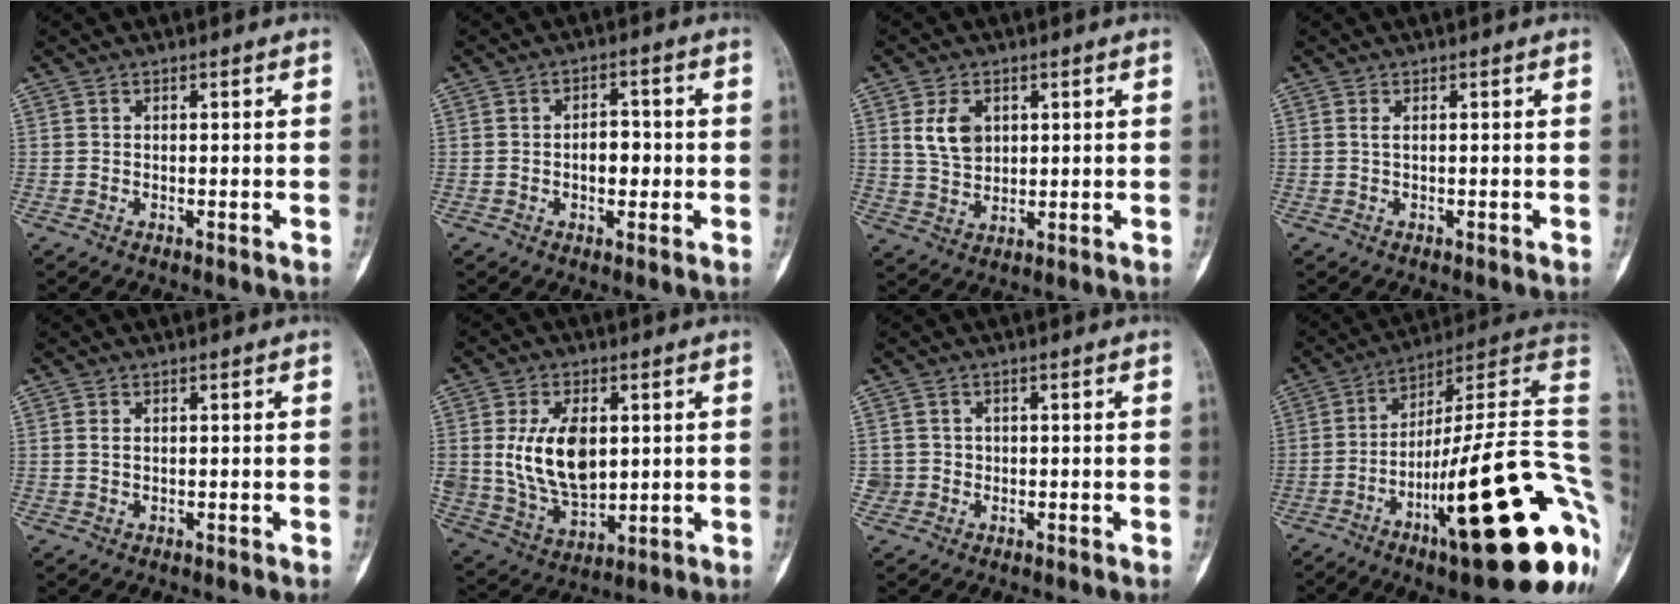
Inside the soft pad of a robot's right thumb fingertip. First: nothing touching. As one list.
[{"total": 4.8, "force": [-0.5, 3.0, 3.6], "torque": [-0.037, 0.012, -0.009]}, {"total": 6.4, "force": [2.1, 4.5, 4.1], "torque": [-0.058, -0.012, 0.046]}, {"total": 0.6, "force": [0.0, 0.0, 0.6], "torque": [-0.014, -0.001, 0.001]}, {"total": 1.2, "force": [0.4, 0.8, 0.8], "torque": [-0.015, 0.000, 0.011]}, {"total": 14.4, "force": [2.2, 8.9, 11.1], "torque": [-0.181, -0.014, 0.055]}, {"total": 2.2, "force": [0.1, 2.2, -0.1], "torque": [0.019, 0.008, 0.001]}, {"total": 30.9, "force": [-8.2, 6.4, 29.1], "torque": [-0.327, 0.051, -0.125]}]